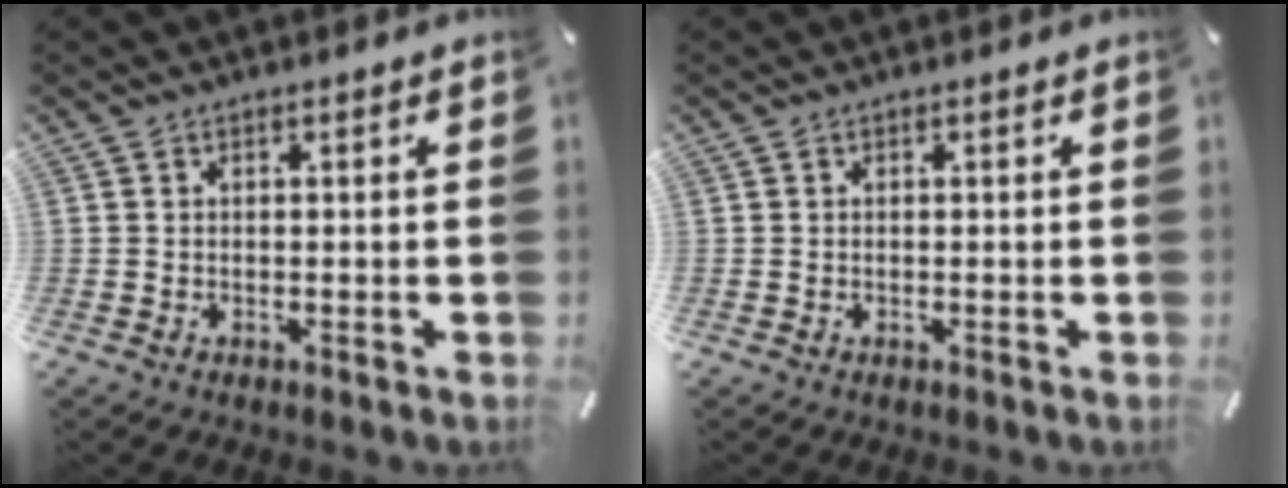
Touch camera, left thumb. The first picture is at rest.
{"total": 0.0}